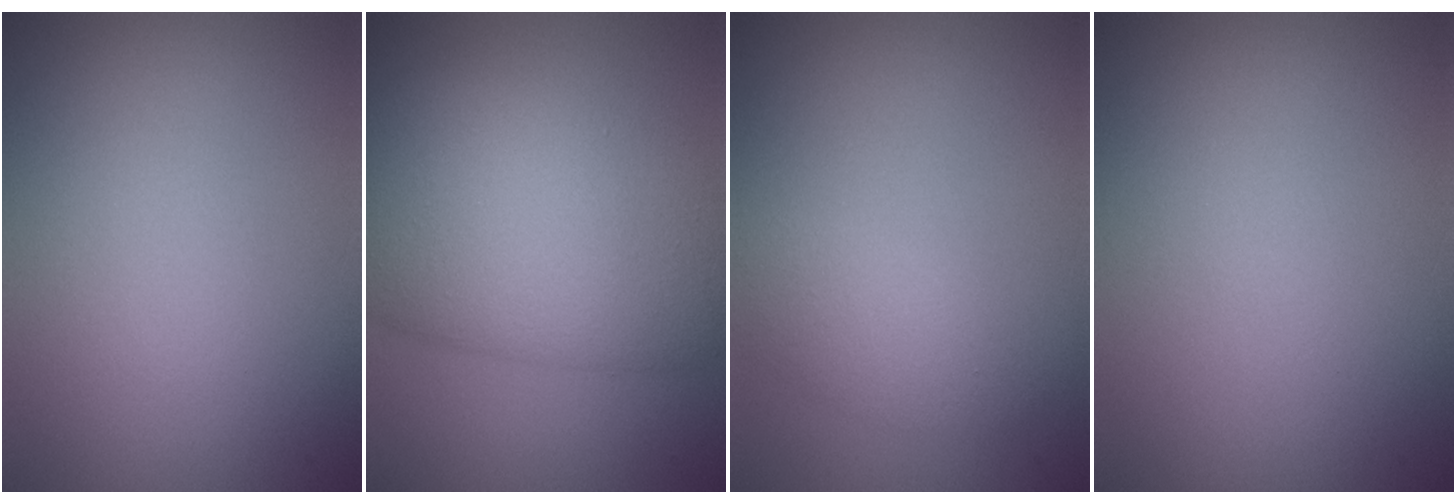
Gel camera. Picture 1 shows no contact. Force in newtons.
{"total": 11.2, "press": 11.2, "slide": 0.4}
{"total": 2.2, "press": 2.2, "slide": 0.1}
{"total": 0.0}